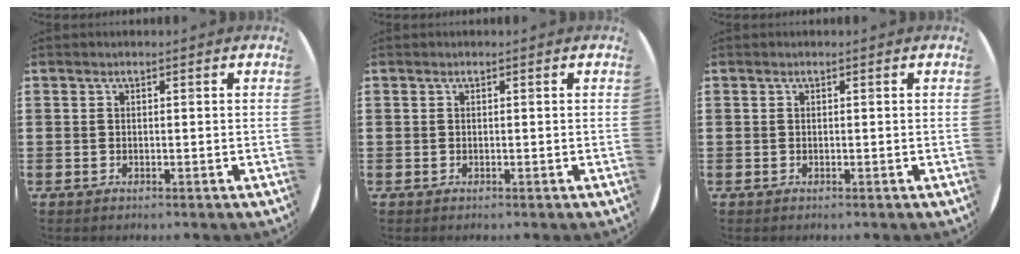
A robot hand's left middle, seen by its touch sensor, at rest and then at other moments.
{"total": 0.0}
{"total": 0.0}